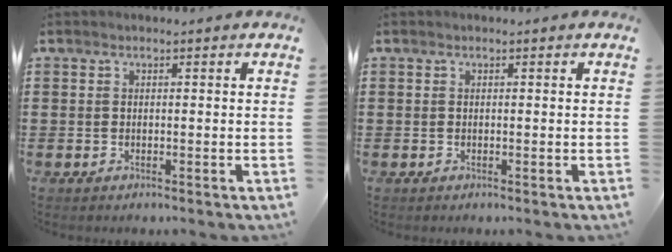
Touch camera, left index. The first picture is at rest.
{"total": 0.0}